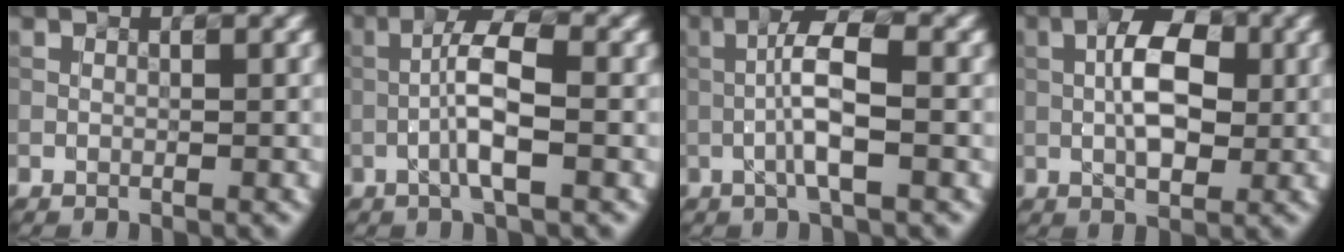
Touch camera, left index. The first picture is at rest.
{"total": 4.3, "force": [-1.1, 0.6, 4.1], "torque": [-0.078, 0.015, -0.029]}
{"total": 4.6, "force": [-0.9, 0.7, 4.4], "torque": [-0.084, 0.015, -0.025]}
{"total": 5.9, "force": [0.3, 2.9, 5.1], "torque": [-0.085, 0.010, -0.002]}